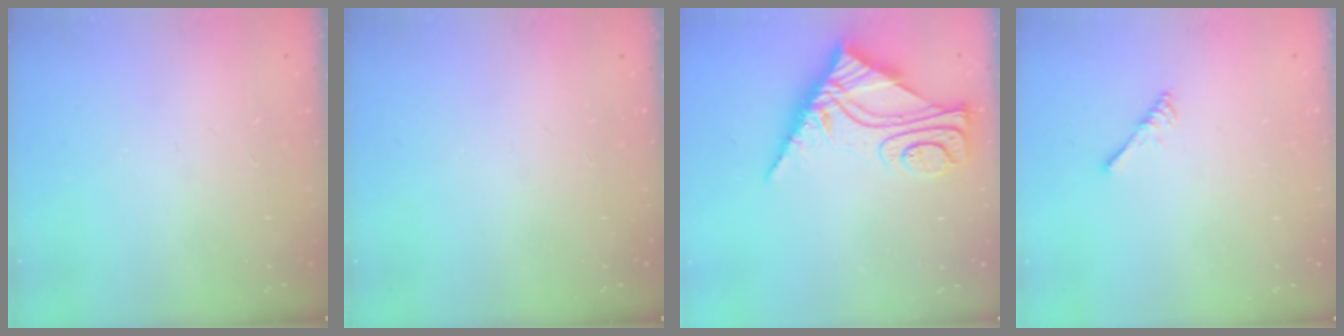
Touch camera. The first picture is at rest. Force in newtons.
{"total": 0.0}
{"total": 11.3, "press": 11.2, "slide": 1.1}
{"total": 2.7, "press": 2.6, "slide": 0.5}